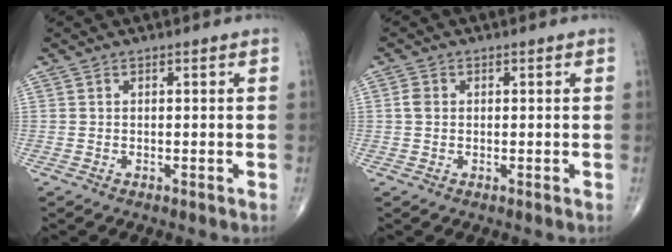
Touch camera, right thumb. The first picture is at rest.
{"total": 1.8, "force": [0.2, 1.4, 1.0], "torque": [-0.020, 0.004, 0.002]}